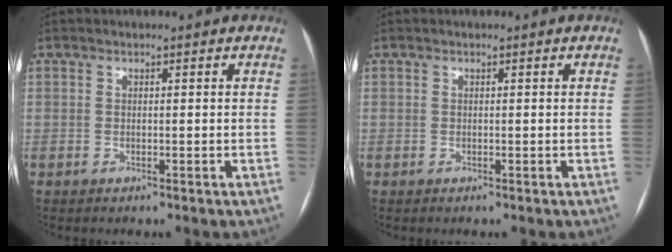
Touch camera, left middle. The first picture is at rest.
{"total": 0.0}